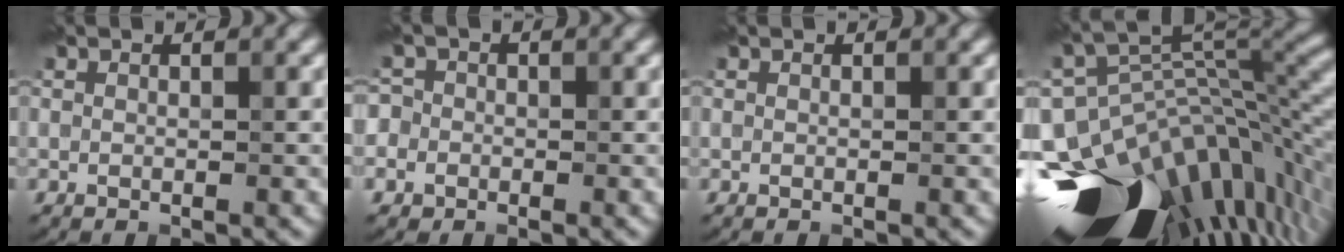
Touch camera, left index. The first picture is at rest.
{"total": 3.5, "force": [-1.0, 3.2, 0.8], "torque": [0.008, 0.015, -0.053]}
{"total": 0.0}
{"total": 16.9, "force": [-9.5, 8.9, 10.8], "torque": [-0.191, -0.028, -0.132]}